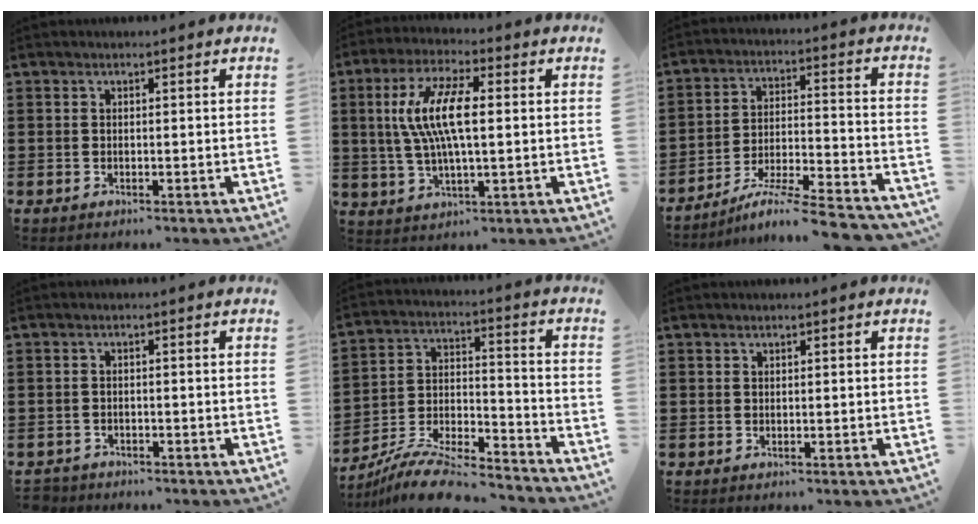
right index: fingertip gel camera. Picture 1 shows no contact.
{"total": 9.9, "force": [1.1, 3.2, 9.2], "torque": [-0.201, 0.004, 0.010]}
{"total": 7.8, "force": [-6.8, -0.1, 3.8], "torque": [-0.060, -0.003, -0.134]}
{"total": 1.4, "force": [-1.3, 0.4, -0.1], "torque": [-0.004, 0.002, -0.030]}
{"total": 11.4, "force": [-10.4, 1.5, 4.5], "torque": [-0.081, 0.026, -0.204]}
{"total": 0.0}